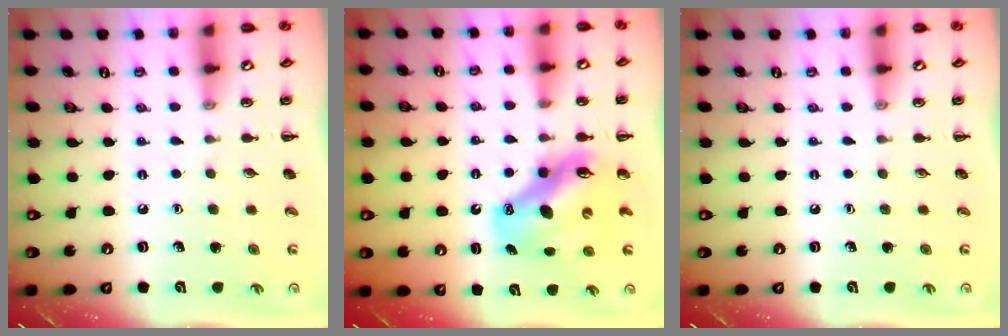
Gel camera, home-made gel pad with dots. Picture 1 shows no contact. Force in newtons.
{"total": 10.7, "press": 10.3, "slide": 2.8}
{"total": 0.0}